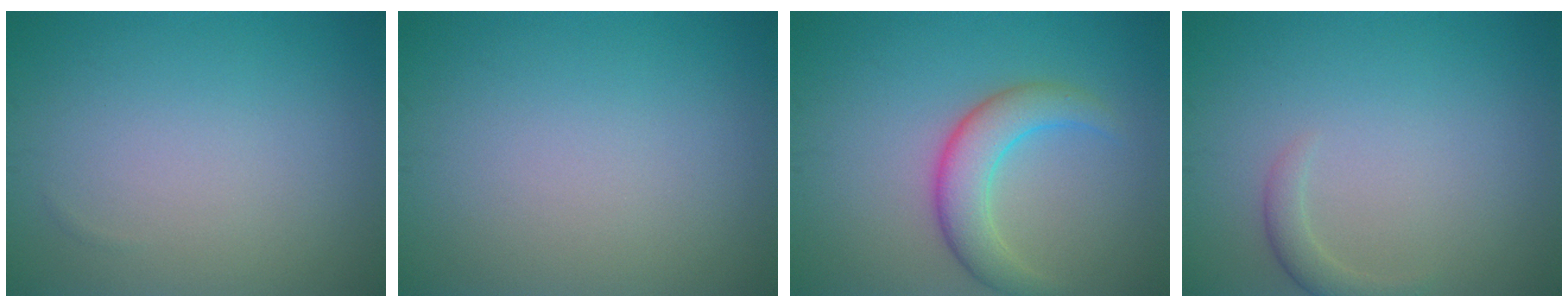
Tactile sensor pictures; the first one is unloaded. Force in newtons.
{"total": 0.0}
{"total": 4.3, "press": 4.3, "slide": 0.1}
{"total": 1.5, "press": 1.5, "slide": 0.1}